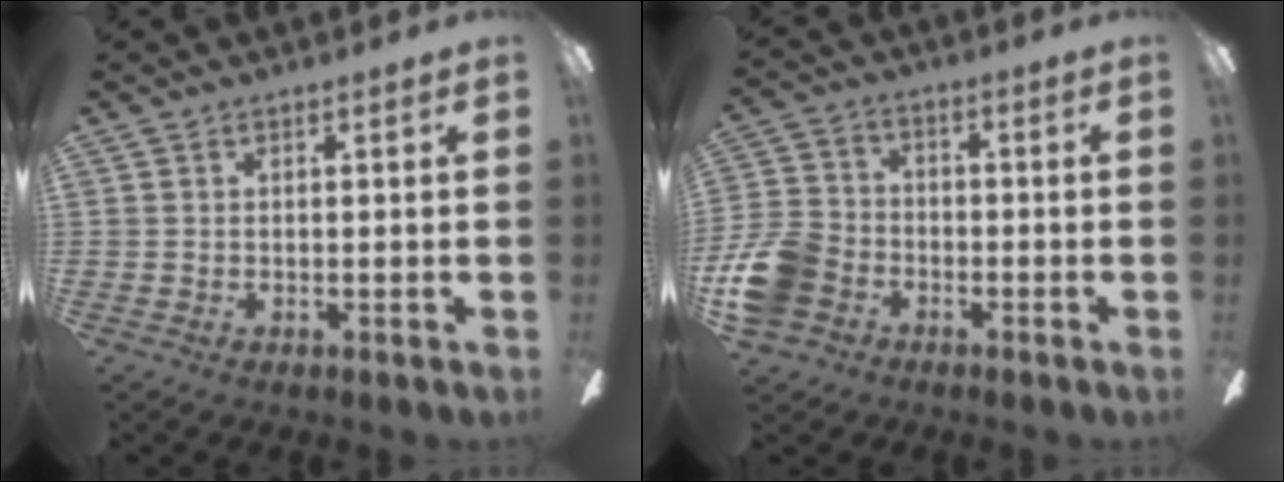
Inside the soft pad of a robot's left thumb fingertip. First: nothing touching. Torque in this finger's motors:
{"motor_torque": [-0.29, 0.57, 0.08, -0.05, 0.06]}